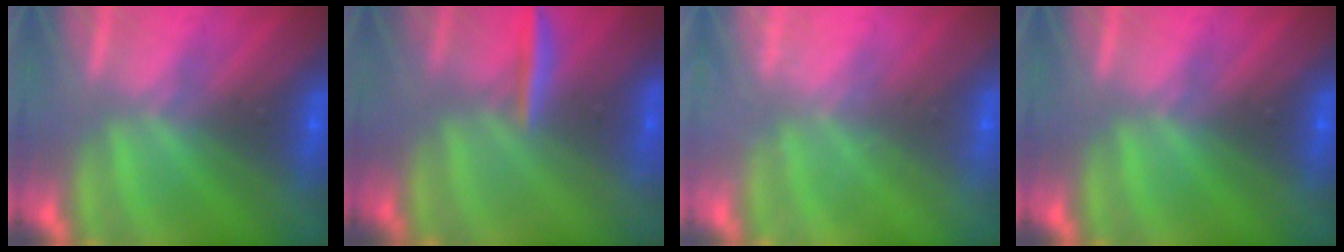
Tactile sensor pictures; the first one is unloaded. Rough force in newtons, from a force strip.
{"total": 2.8}
{"total": 2.4}
{"total": 0.0}